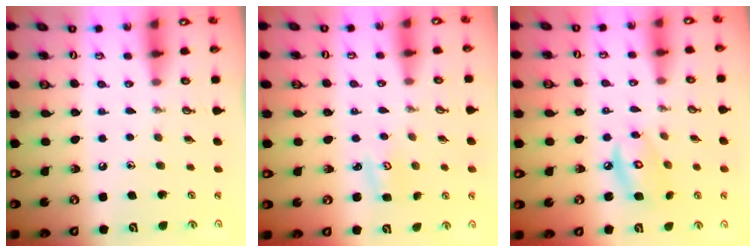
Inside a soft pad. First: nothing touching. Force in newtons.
{"total": 2.6, "press": 2.6, "slide": 0.2}
{"total": 7.7, "press": 7.7, "slide": 0.5}